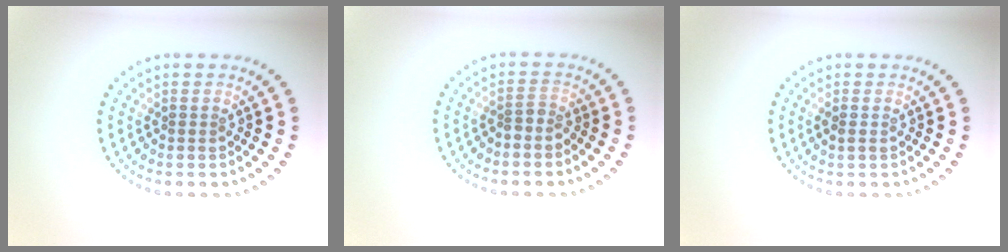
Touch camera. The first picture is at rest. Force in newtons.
{"total": 1.0, "press": 0.7, "slide": 0.7}
{"total": 0.7, "press": 0.7, "slide": 0.1}